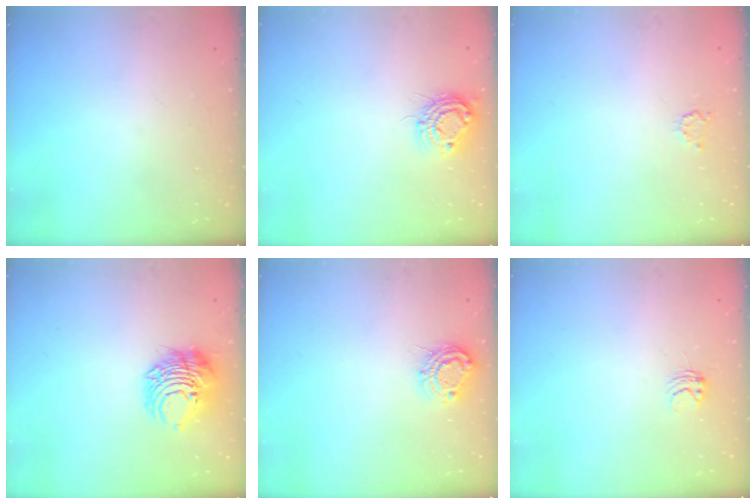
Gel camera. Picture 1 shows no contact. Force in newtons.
{"total": 9.8, "press": 9.8, "slide": 0.8}
{"total": 3.5, "press": 3.4, "slide": 0.5}
{"total": 9.3, "press": 9.2, "slide": 1.1}
{"total": 8.8, "press": 8.8, "slide": 0.5}
{"total": 3.5, "press": 3.4, "slide": 0.4}